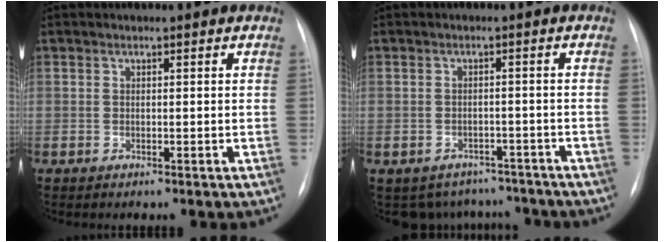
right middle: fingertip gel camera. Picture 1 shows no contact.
{"total": 7.2, "force": [-6.3, 3.5, -0.1], "torque": [0.007, 0.017, -0.072]}